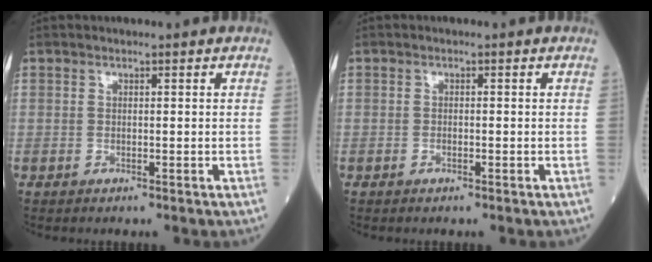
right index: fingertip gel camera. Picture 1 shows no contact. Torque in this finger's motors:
{"motor_torque": [-0.11, -0.15, -0.04, -0.01]}